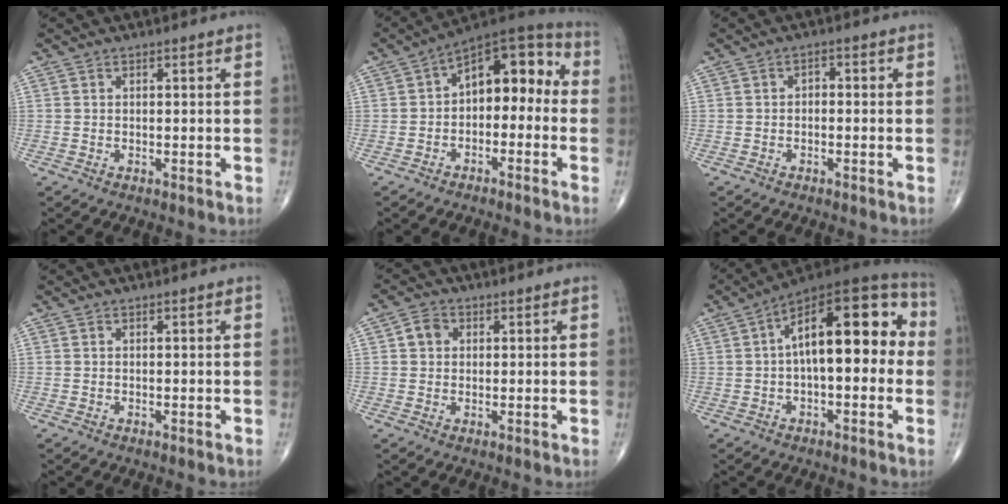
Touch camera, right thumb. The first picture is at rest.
{"total": 12.6, "force": [-0.5, 7.7, 10.0], "torque": [-0.099, 0.052, -0.024]}
{"total": 1.5, "force": [-0.5, 1.0, 1.0], "torque": [-0.007, 0.010, -0.013]}
{"total": 0.0}
{"total": 3.4, "force": [0.7, 2.8, 1.6], "torque": [-0.014, 0.004, 0.009]}
{"total": 19.8, "force": [2.0, 8.8, 17.6], "torque": [-0.240, 0.046, 0.019]}